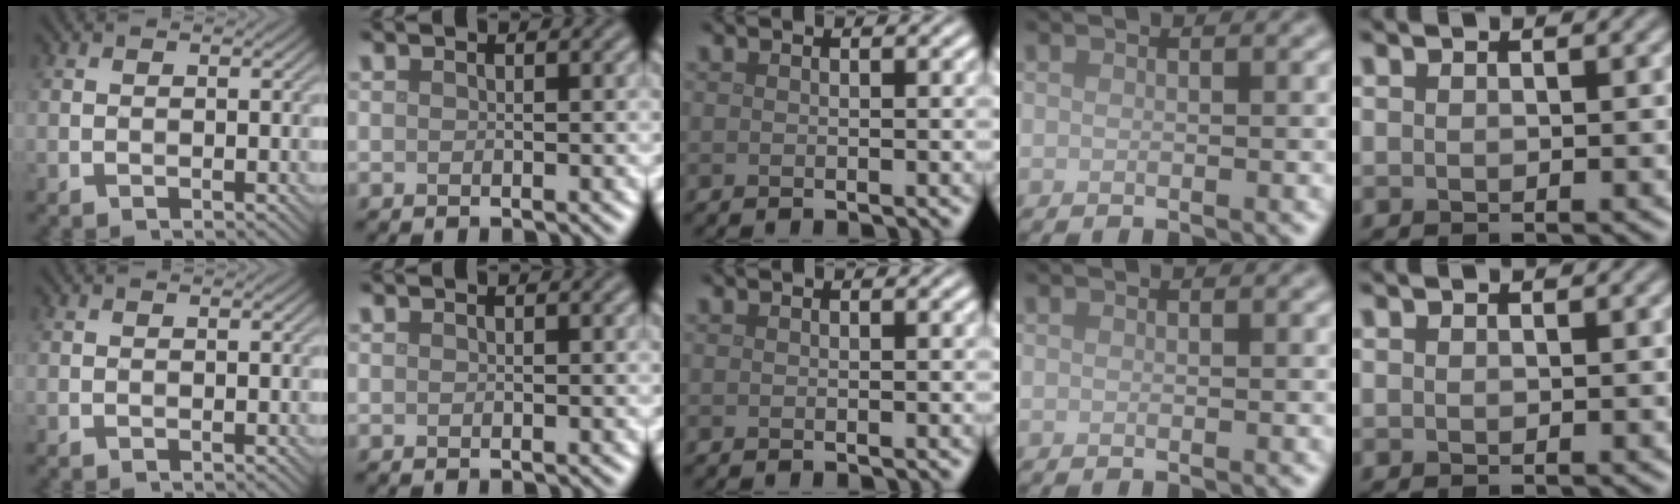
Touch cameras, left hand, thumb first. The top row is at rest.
{}